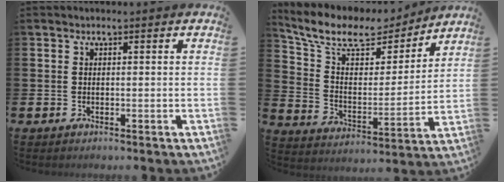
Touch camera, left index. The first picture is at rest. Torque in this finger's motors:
{"motor_torque": [1.09, -1.06, 0.35, 0.08]}